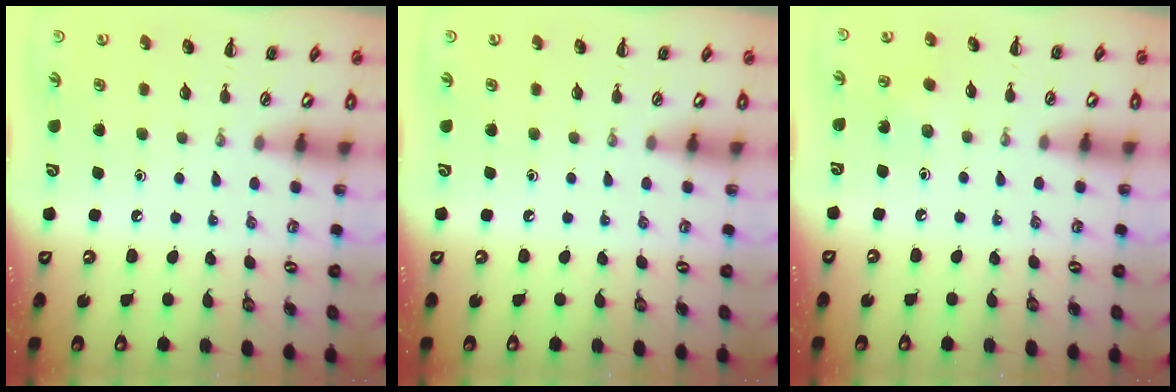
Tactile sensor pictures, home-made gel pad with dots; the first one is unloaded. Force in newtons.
{"total": 0.0}
{"total": 2.9, "press": 2.8, "slide": 0.9}